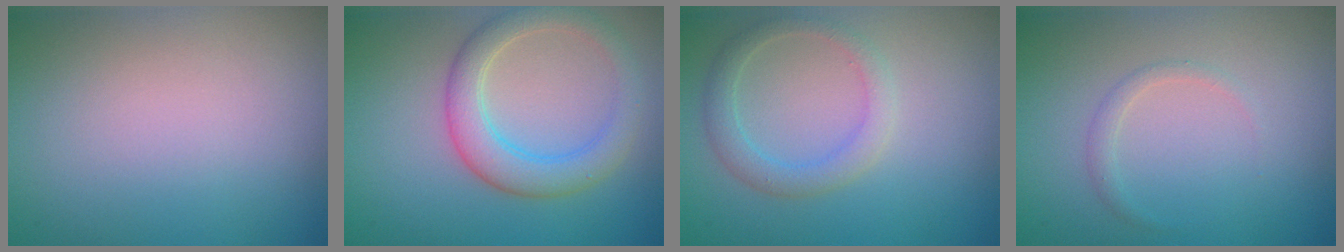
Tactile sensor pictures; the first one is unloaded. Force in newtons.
{"total": 4.4, "press": 4.4, "slide": 0.4}
{"total": 2.4, "press": 2.4, "slide": 0.2}
{"total": 1.0, "press": 1.0, "slide": 0.1}